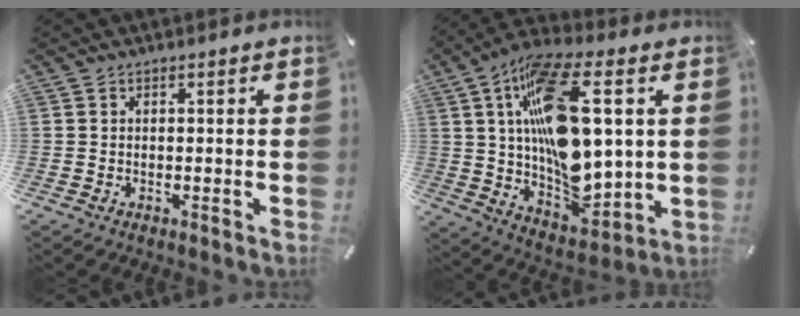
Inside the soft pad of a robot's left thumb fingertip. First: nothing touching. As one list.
[{"total": 22.1, "force": [5.5, 10.6, 18.7], "torque": [-0.342, -0.019, 0.094]}]